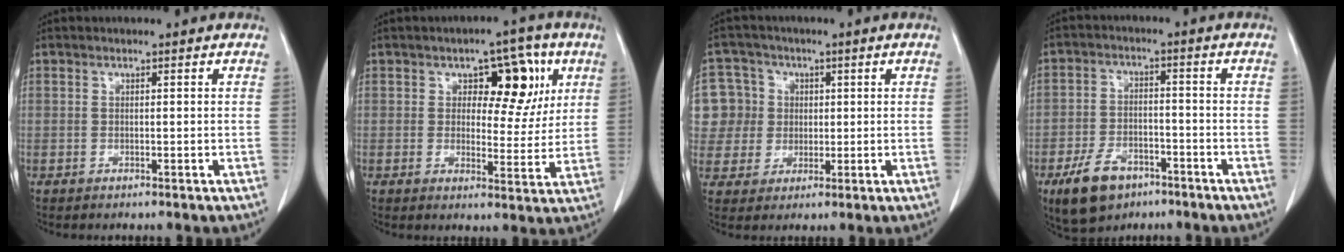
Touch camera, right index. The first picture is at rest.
{"total": 9.4, "force": [3.4, 5.1, 7.1], "torque": [-0.073, 0.021, 0.045]}
{"total": 11.1, "force": [2.2, 10.7, 1.6], "torque": [-0.058, 0.044, 0.057]}
{"total": 8.3, "force": [-5.2, 4.9, 4.3], "torque": [-0.087, 0.000, -0.085]}